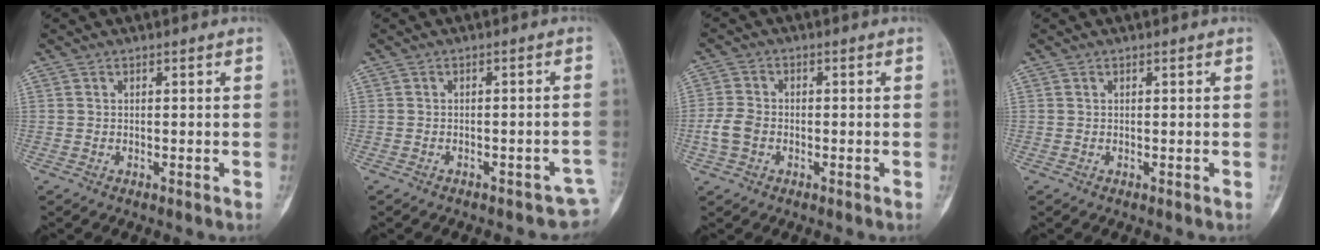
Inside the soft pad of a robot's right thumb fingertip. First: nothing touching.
{"total": 5.0, "force": [-3.3, 2.7, 2.7], "torque": [-0.017, 0.033, -0.038]}
{"total": 4.9, "force": [-1.4, 3.6, 3.0], "torque": [-0.065, 0.011, -0.031]}
{"total": 0.0}